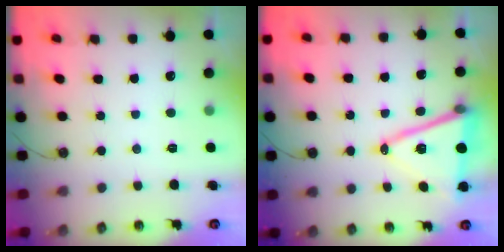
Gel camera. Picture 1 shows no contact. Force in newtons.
{"total": 15.6, "press": 15.1, "slide": 3.9}